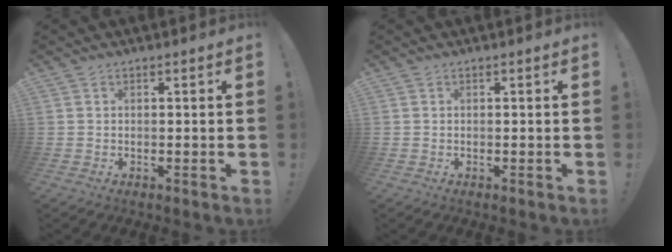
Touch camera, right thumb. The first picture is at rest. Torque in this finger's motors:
{"motor_torque": [0.00, 0.00, 0.00, 0.00, 0.00]}